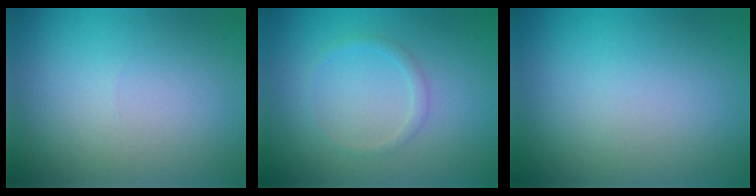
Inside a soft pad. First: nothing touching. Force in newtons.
{"total": 1.1, "press": 1.1, "slide": 0.0}
{"total": 0.0}